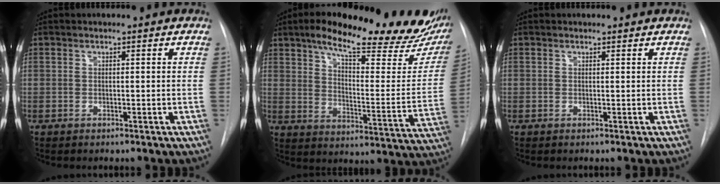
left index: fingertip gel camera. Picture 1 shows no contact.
{"total": 27.4, "force": [20.5, 6.9, 16.9], "torque": [-0.222, -0.019, 0.262]}
{"total": 0.0}